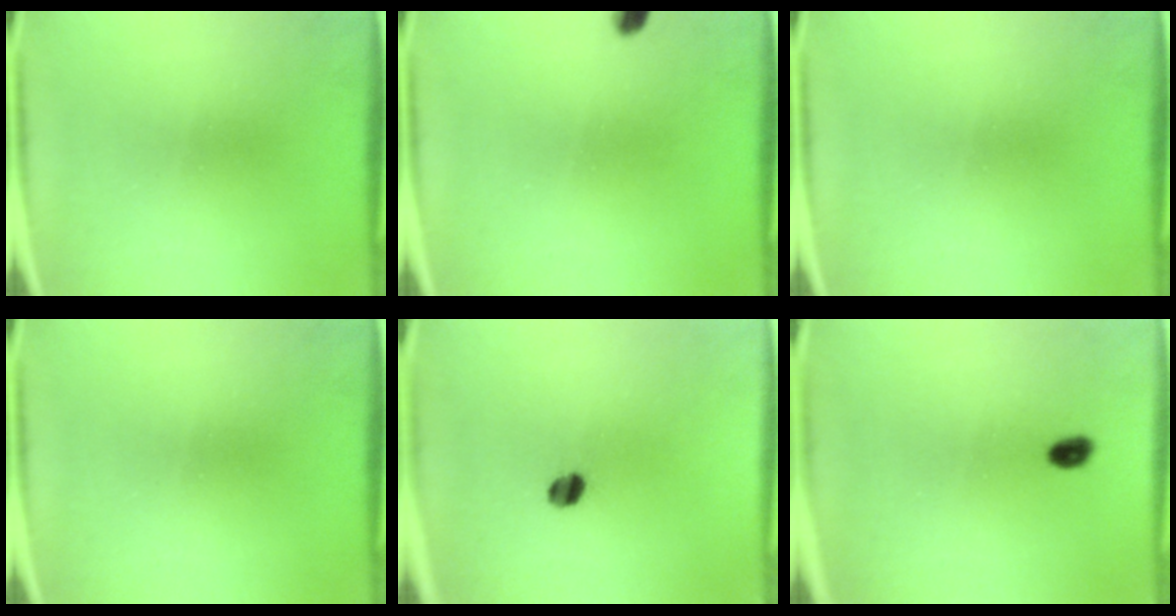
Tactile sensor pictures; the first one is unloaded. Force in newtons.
{"total": 1.8}
{"total": 0.0}
{"total": 0.0}
{"total": 3.2}
{"total": 1.9}